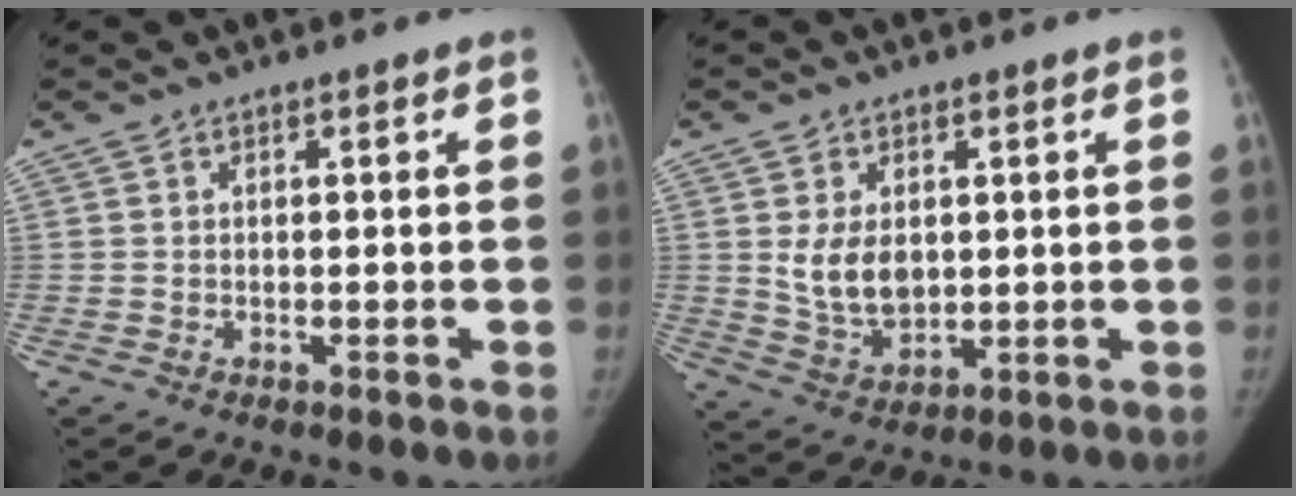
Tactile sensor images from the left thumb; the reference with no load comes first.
{"total": 8.1, "force": [1.3, 5.5, 5.7], "torque": [-0.080, -0.018, 0.038]}